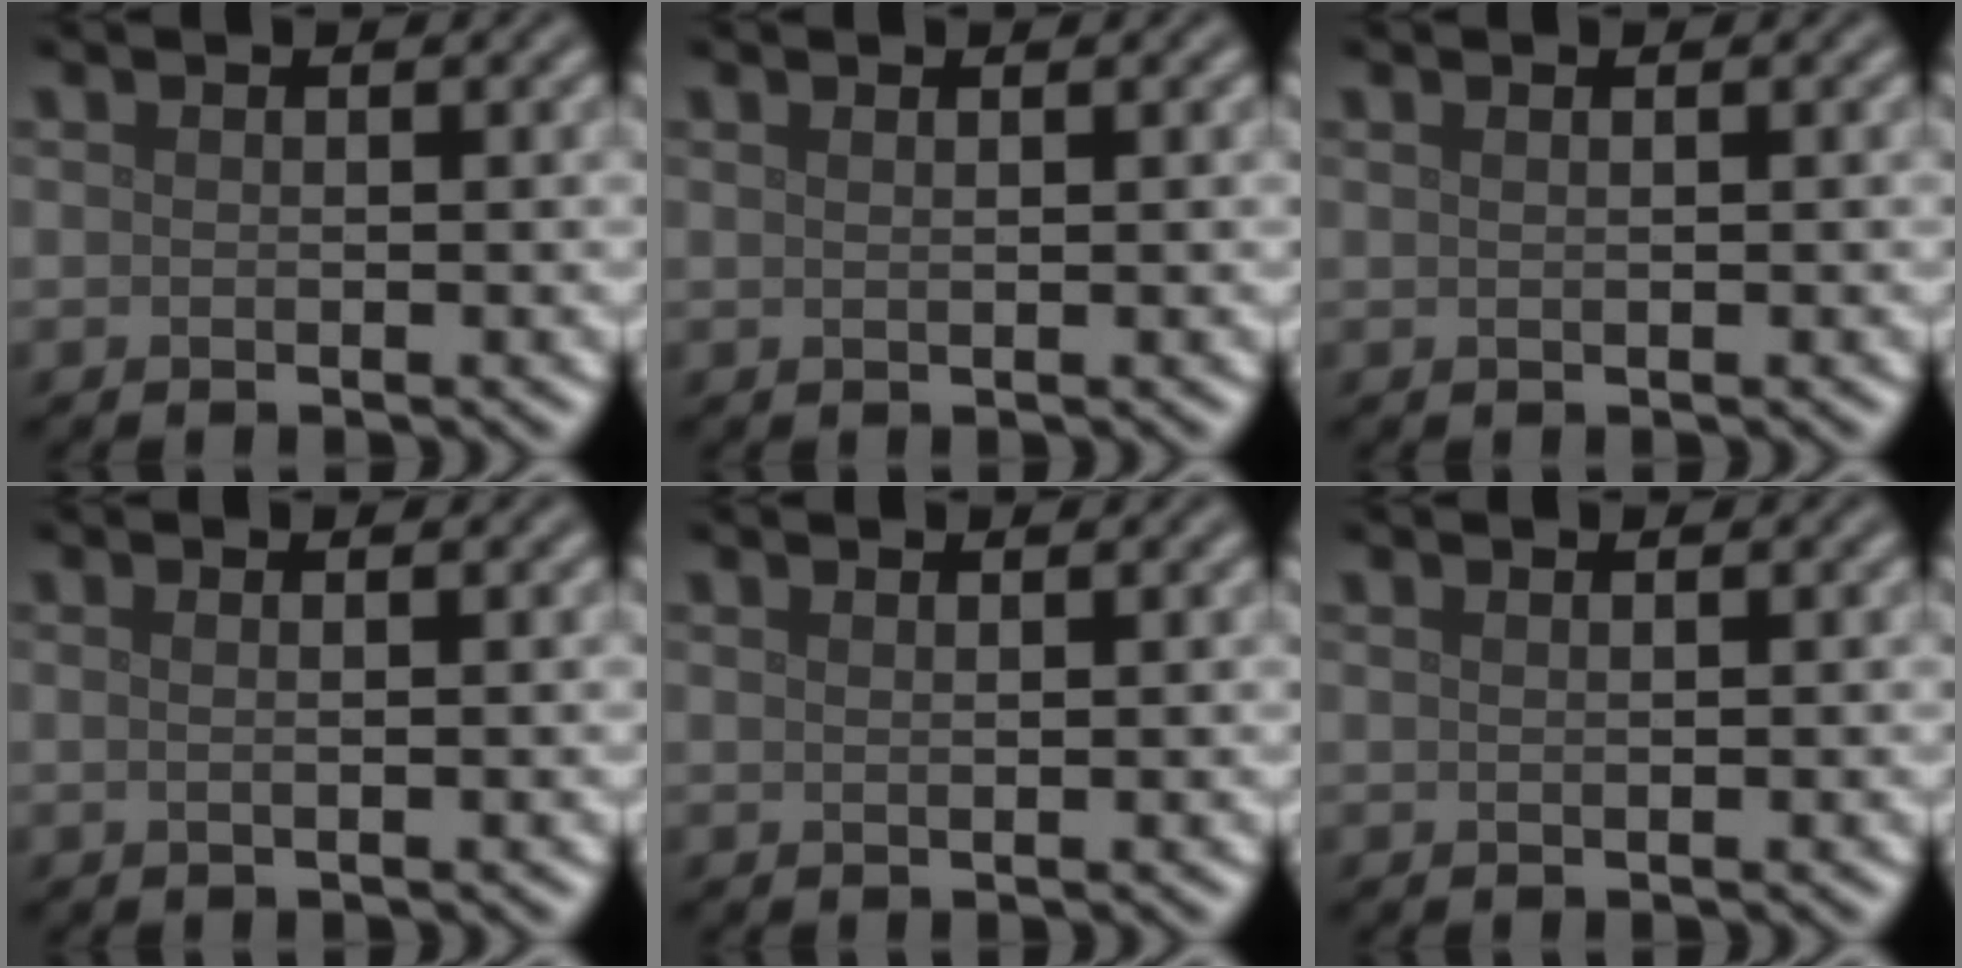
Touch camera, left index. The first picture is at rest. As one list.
[{"total": 1.4, "force": [0.8, 0.6, 0.9], "torque": [-0.002, -0.002, -0.002]}, {"total": 1.1, "force": [0.6, 0.5, 0.8], "torque": [-0.005, -0.002, 0.000]}, {"total": 2.0, "force": [0.7, 0.9, 1.7], "torque": [-0.013, -0.001, -0.017]}, {"total": 0.9, "force": [0.6, 0.3, 0.6], "torque": [-0.002, 0.000, 0.002]}, {"total": 0.8, "force": [0.5, 0.3, 0.6], "torque": [-0.005, 0.000, 0.002]}]